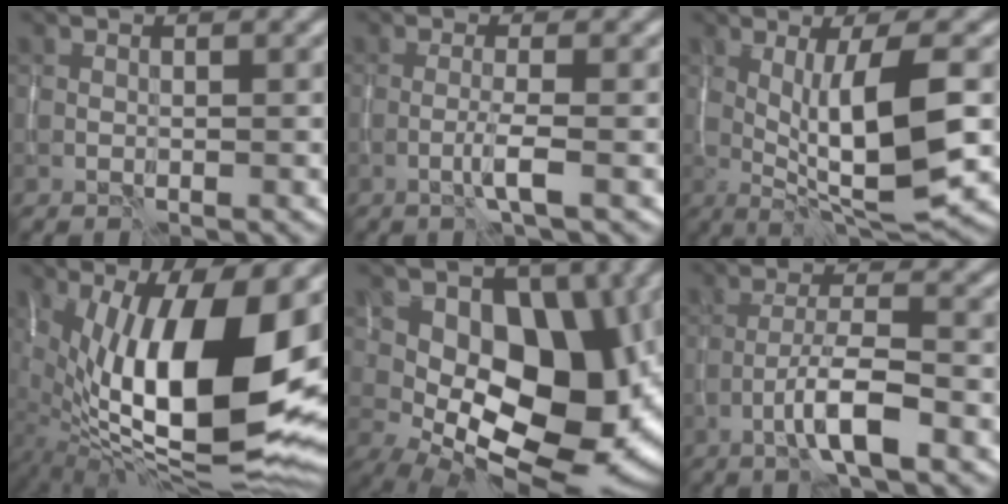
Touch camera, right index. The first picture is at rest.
{"total": 1.8, "force": [-0.9, 0.0, 1.6], "torque": [-0.031, 0.000, -0.021]}
{"total": 9.7, "force": [-0.3, 2.4, 9.4], "torque": [-0.150, -0.008, 0.001]}
{"total": 17.8, "force": [0.7, 7.4, 16.2], "torque": [-0.272, 0.000, 0.018]}
{"total": 14.6, "force": [1.1, 9.4, 11.1], "torque": [-0.141, -0.012, 0.016]}
{"total": 4.6, "force": [-2.5, 0.8, 3.7], "torque": [-0.066, 0.008, -0.049]}